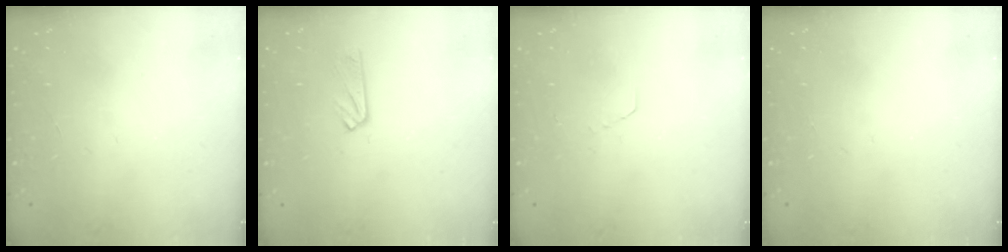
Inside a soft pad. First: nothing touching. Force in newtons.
{"total": 4.1, "press": 4.0, "slide": 0.4}
{"total": 2.9, "press": 2.9, "slide": 0.2}
{"total": 0.0}